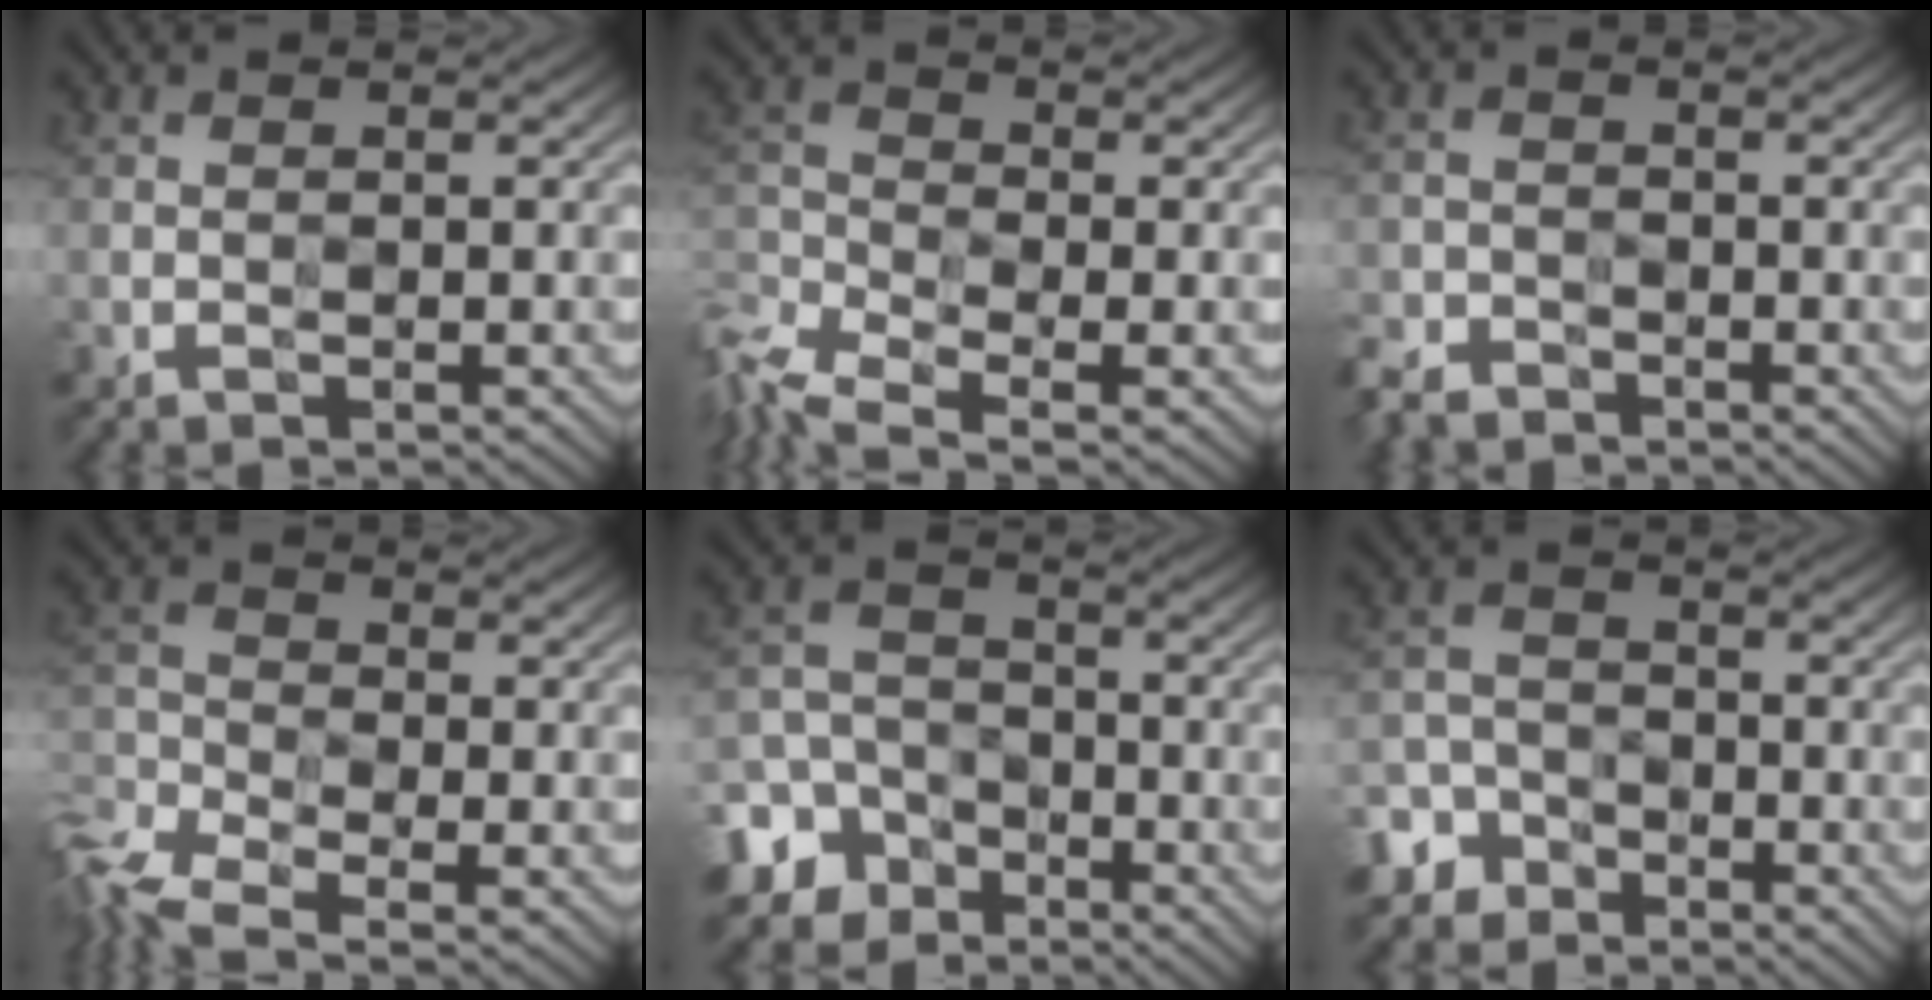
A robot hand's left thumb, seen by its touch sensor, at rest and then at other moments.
{"total": 8.0, "force": [-5.3, 3.3, 5.0], "torque": [-0.121, -0.021, -0.111]}
{"total": 3.2, "force": [-3.0, 1.2, 0.4], "torque": [-0.006, -0.007, -0.068]}
{"total": 8.3, "force": [-6.0, 3.3, 4.6], "torque": [-0.112, -0.022, -0.125]}
{"total": 7.7, "force": [-4.7, 5.7, 2.1], "torque": [-0.058, -0.012, -0.102]}
{"total": 4.4, "force": [-3.3, 2.9, 0.5], "torque": [-0.013, -0.002, -0.077]}